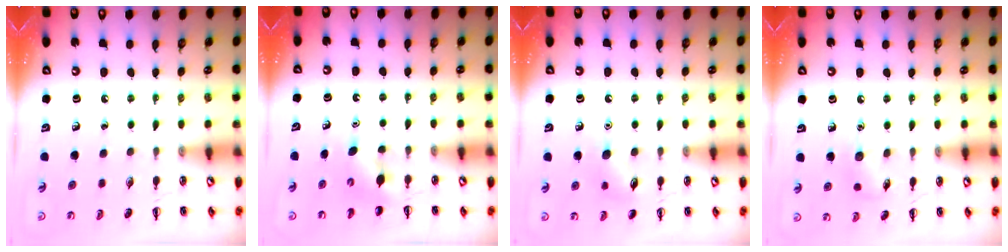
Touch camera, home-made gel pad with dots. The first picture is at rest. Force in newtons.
{"total": 4.3, "press": 4.1, "slide": 1.3}
{"total": 8.7, "press": 8.5, "slide": 1.8}
{"total": 7.8, "press": 7.6, "slide": 1.5}